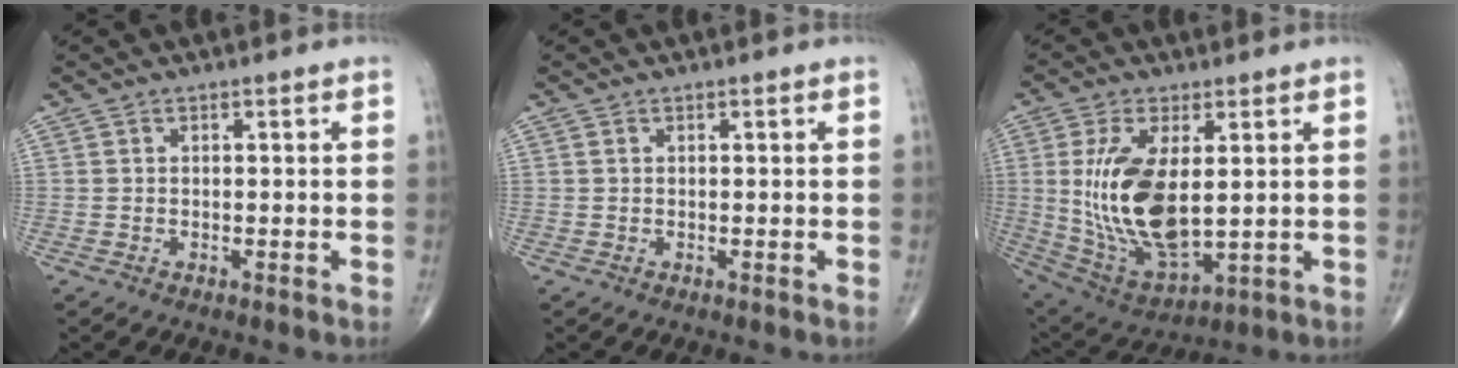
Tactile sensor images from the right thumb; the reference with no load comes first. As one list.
[{"total": 0.0}, {"total": 17.0, "force": [1.6, 7.8, 15.0], "torque": [-0.293, -0.020, 0.048]}]